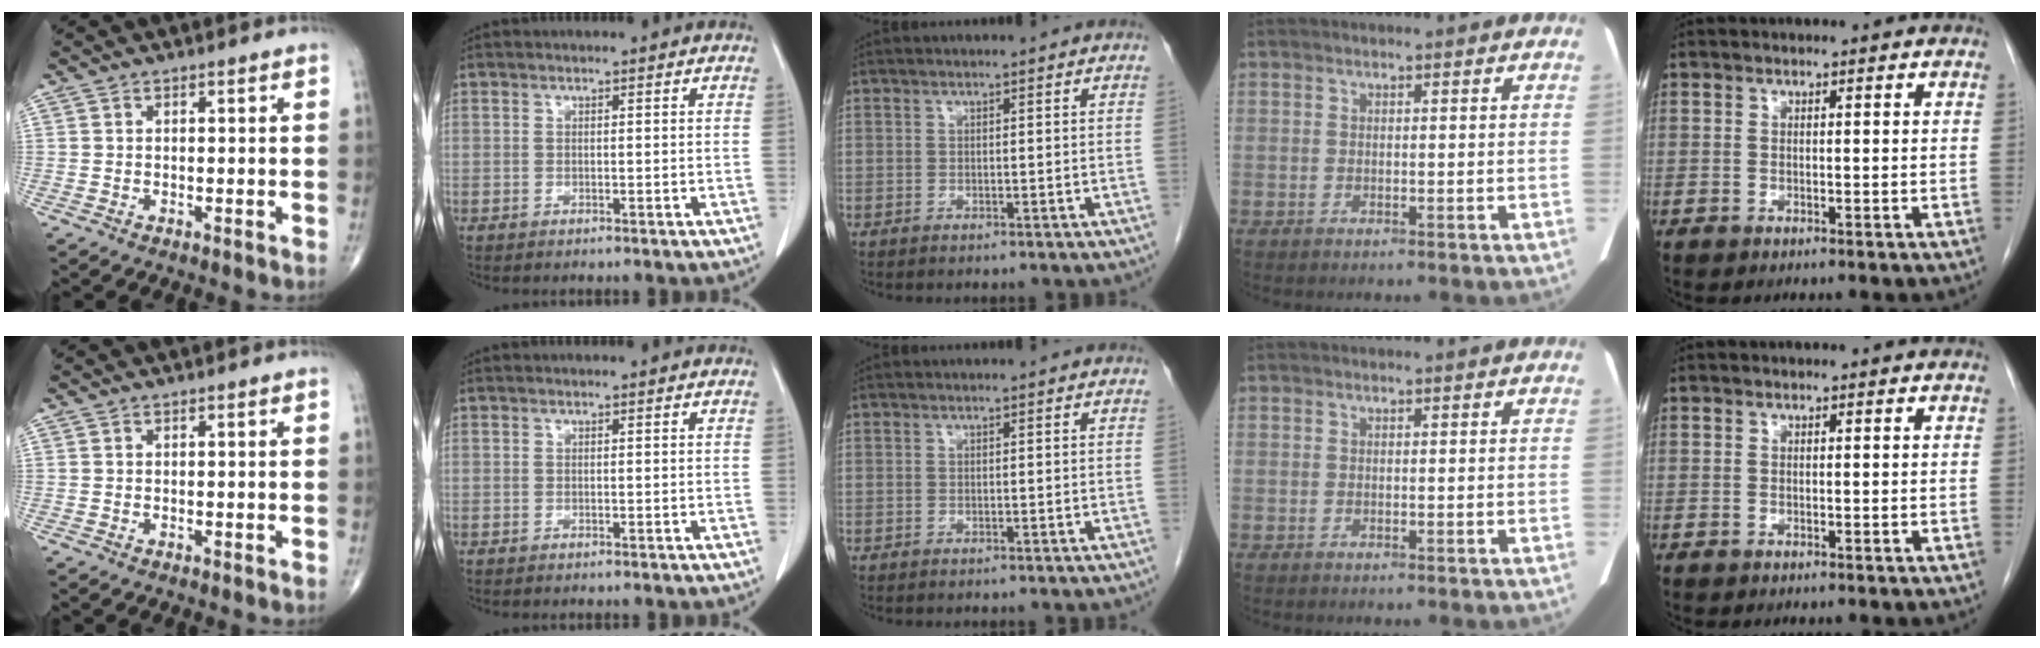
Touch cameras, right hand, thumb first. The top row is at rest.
{}